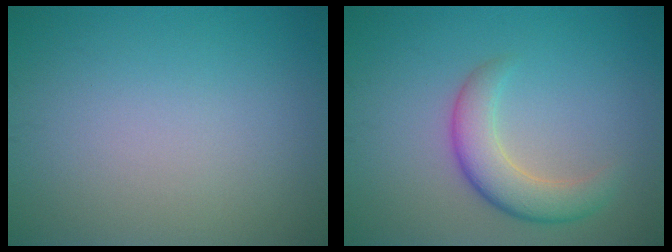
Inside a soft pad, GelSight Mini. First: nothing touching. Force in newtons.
{"total": 4.2, "press": 4.2, "slide": 0.3}